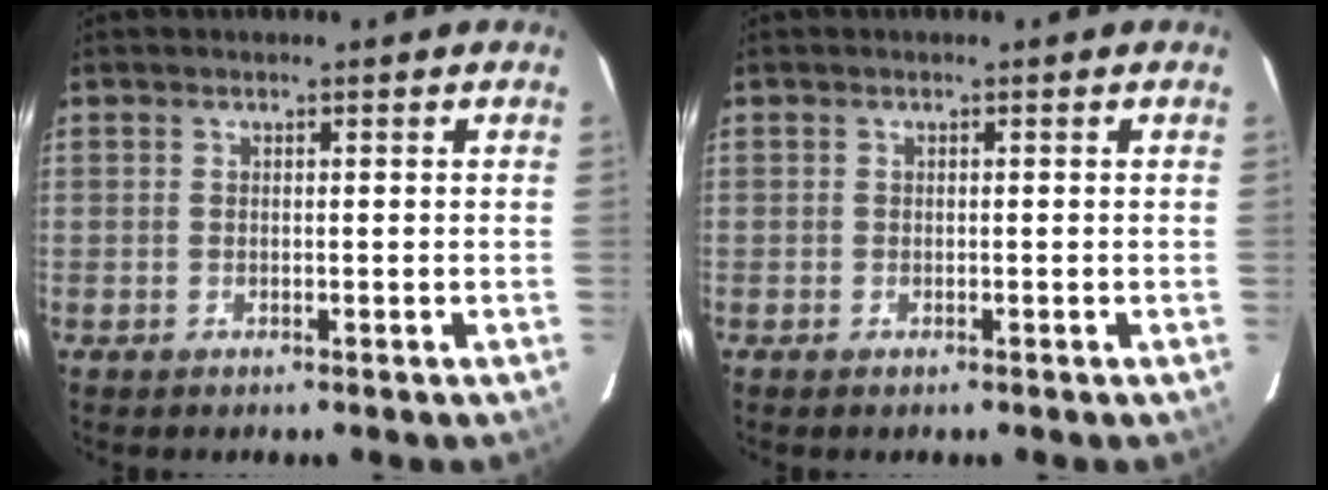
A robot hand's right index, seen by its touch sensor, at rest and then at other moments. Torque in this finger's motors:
{"motor_torque": [-0.06, -0.03, 0.08, 0.01]}